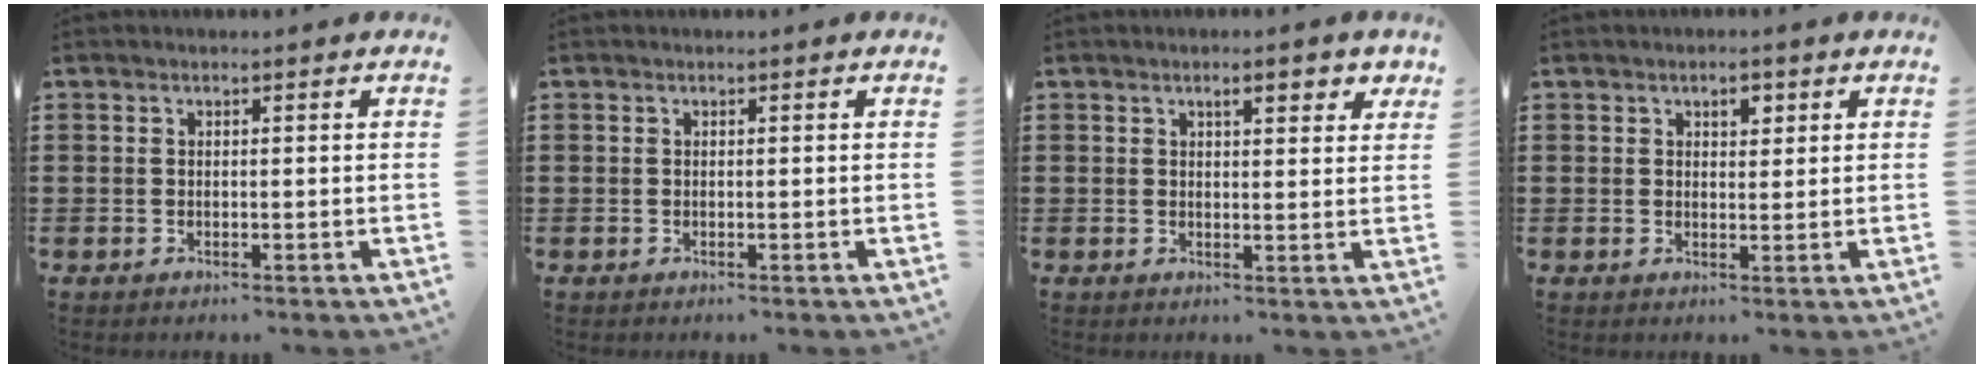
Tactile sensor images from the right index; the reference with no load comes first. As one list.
[{"total": 0.0}, {"total": 3.1, "force": [1.8, 0.9, 2.4], "torque": [-0.033, 0.001, 0.026]}, {"total": 2.2, "force": [1.2, 1.2, 1.3], "torque": [-0.014, 0.000, 0.018]}]